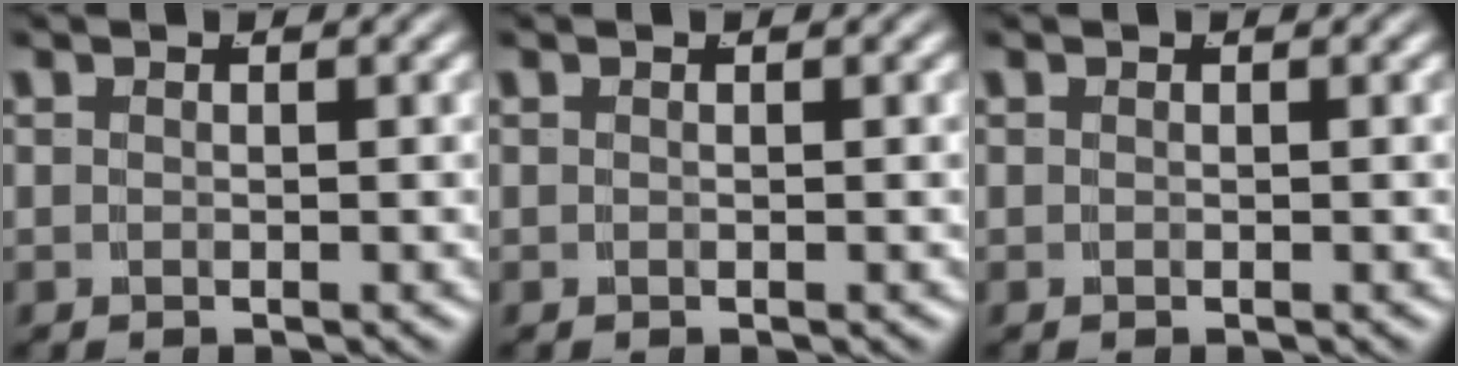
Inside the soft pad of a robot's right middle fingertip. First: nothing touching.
{"total": 0.0}
{"total": 0.0}